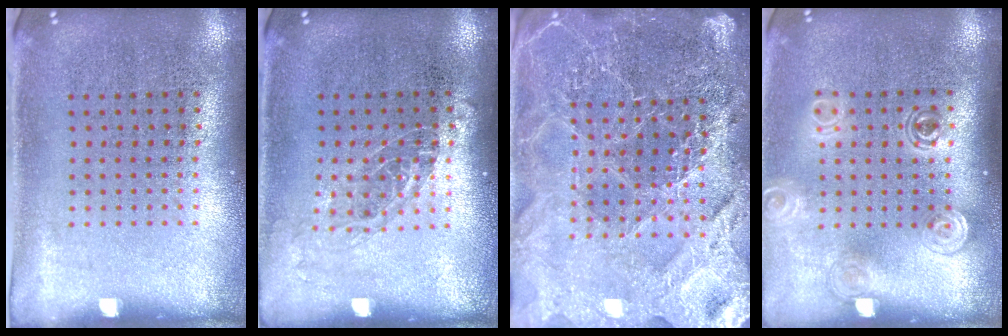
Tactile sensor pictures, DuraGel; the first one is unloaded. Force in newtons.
{"total": 1.0, "press": 0.9, "slide": 0.5}
{"total": 4.7, "press": 4.3, "slide": 1.9}
{"total": 1.5, "press": 1.3, "slide": 0.8}